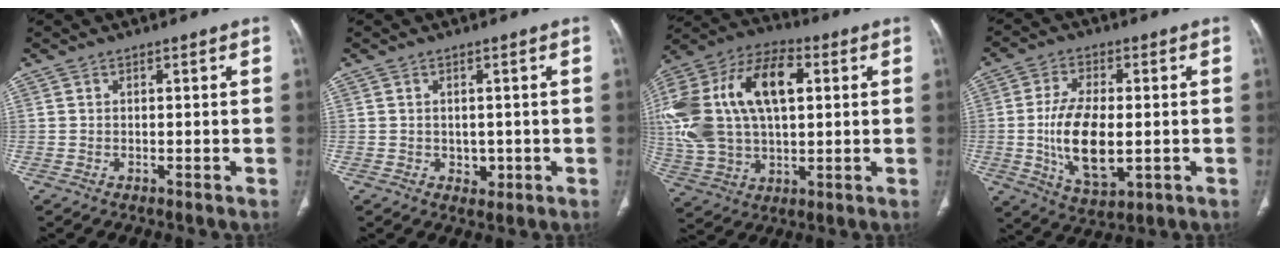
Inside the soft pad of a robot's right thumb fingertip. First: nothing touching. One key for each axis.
{"total": 2.2, "fx": -0.3, "fy": 1.8, "fz": 1.2, "tx": -0.008, "ty": -0.001, "tz": 0.002}
{"total": 26.8, "fx": 5.0, "fy": 15.4, "fz": 21.4, "tx": -0.454, "ty": 0.025, "tz": 0.089}
{"total": 13.3, "fx": -1.5, "fy": 6.5, "fz": 11.5, "tx": -0.211, "ty": -0.010, "tz": -0.018}